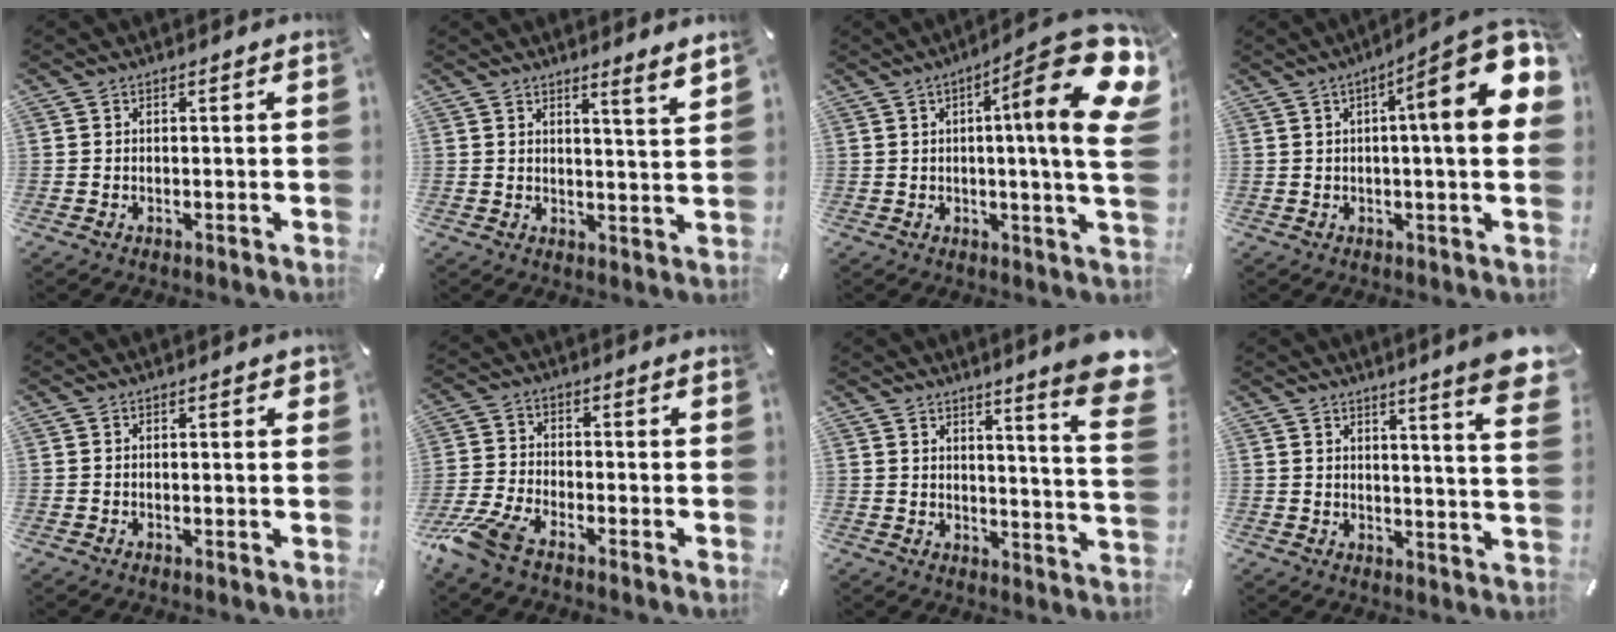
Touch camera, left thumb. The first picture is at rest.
{"total": 4.2, "force": [3.5, -0.8, 2.1], "torque": [-0.032, -0.033, 0.056]}
{"total": 23.9, "force": [7.4, 4.2, 22.4], "torque": [-0.313, -0.057, 0.104]}
{"total": 18.2, "force": [5.4, 3.5, 17.0], "torque": [-0.231, -0.037, 0.067]}
{"total": 0.8, "force": [0.2, 0.3, 0.7], "torque": [-0.006, 0.000, 0.001]}
{"total": 8.5, "force": [-6.3, 2.8, 5.0], "torque": [-0.128, 0.006, -0.125]}
{"total": 9.9, "force": [6.4, 0.7, 7.6], "torque": [-0.109, -0.062, 0.102]}
{"total": 8.9, "force": [5.8, 0.3, 6.7], "torque": [-0.100, -0.046, 0.094]}